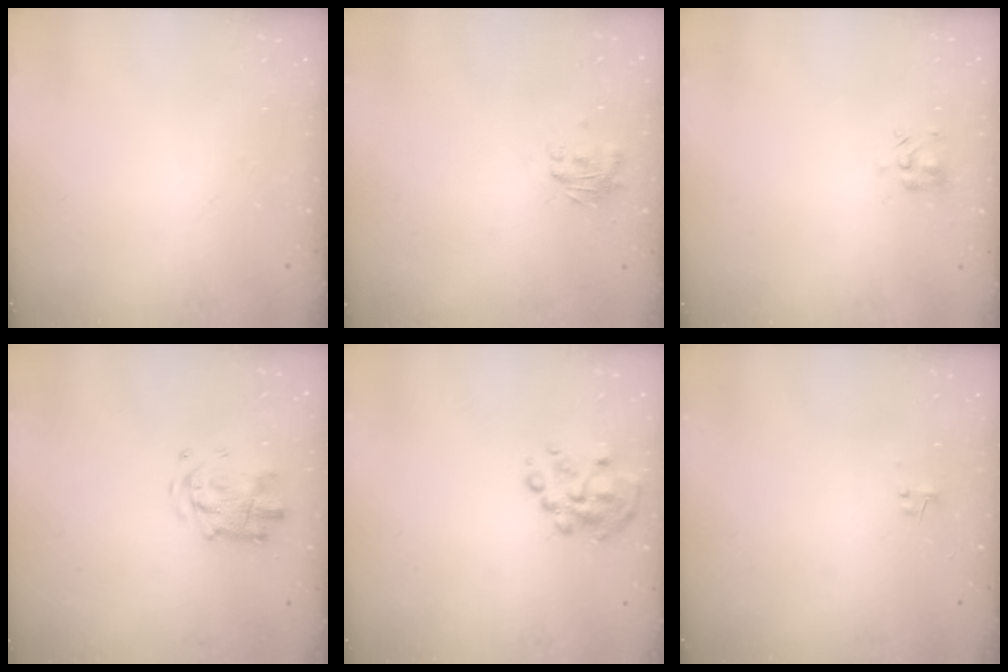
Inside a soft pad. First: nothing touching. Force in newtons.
{"total": 1.3, "press": 1.2, "slide": 0.4}
{"total": 4.1, "press": 4.0, "slide": 0.9}
{"total": 3.8, "press": 3.8, "slide": 0.4}
{"total": 7.3, "press": 7.0, "slide": 2.3}
{"total": 0.6, "press": 0.6, "slide": 0.2}